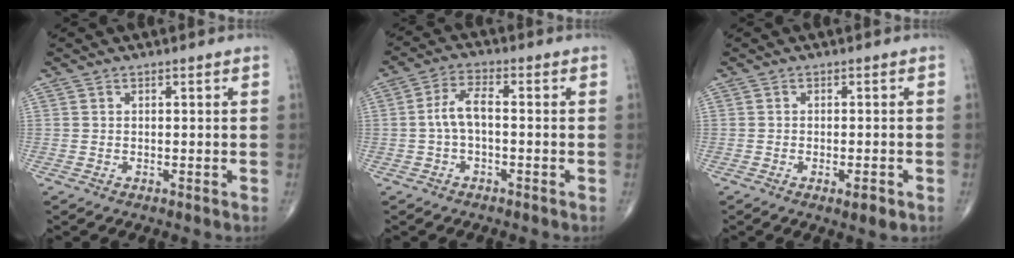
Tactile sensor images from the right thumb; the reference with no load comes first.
{"total": 5.0, "force": [-0.6, 2.1, 4.4], "torque": [-0.089, 0.021, -0.018]}
{"total": 3.0, "force": [-1.5, 0.7, 2.5], "torque": [-0.034, 0.000, -0.020]}